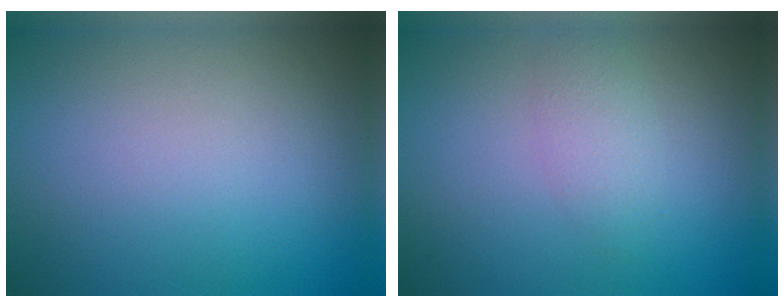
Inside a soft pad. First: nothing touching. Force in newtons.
{"total": 1.9, "press": 1.9, "slide": 0.1}